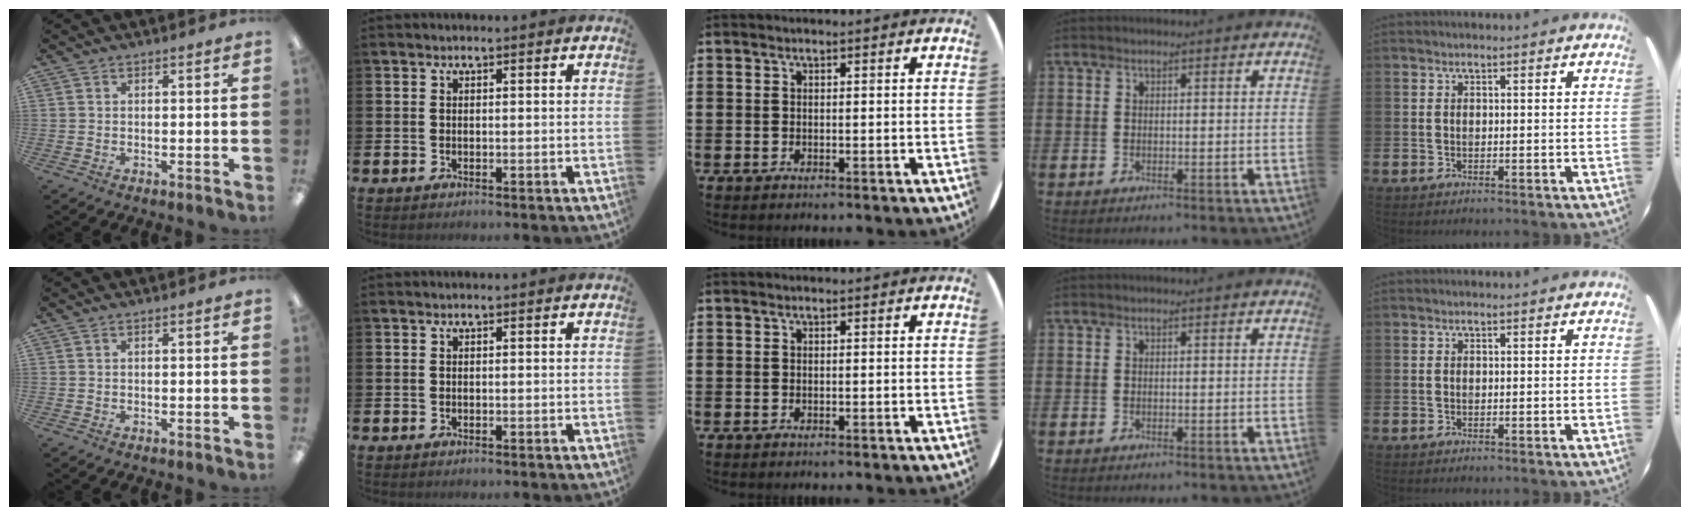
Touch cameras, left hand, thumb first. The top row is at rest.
{}